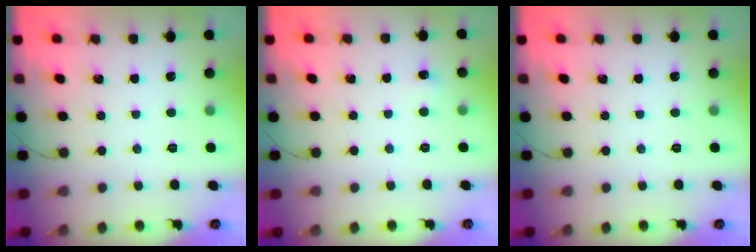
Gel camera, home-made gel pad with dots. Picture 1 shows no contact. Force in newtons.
{"total": 3.6, "press": 3.4, "slide": 1.0}
{"total": 0.0}